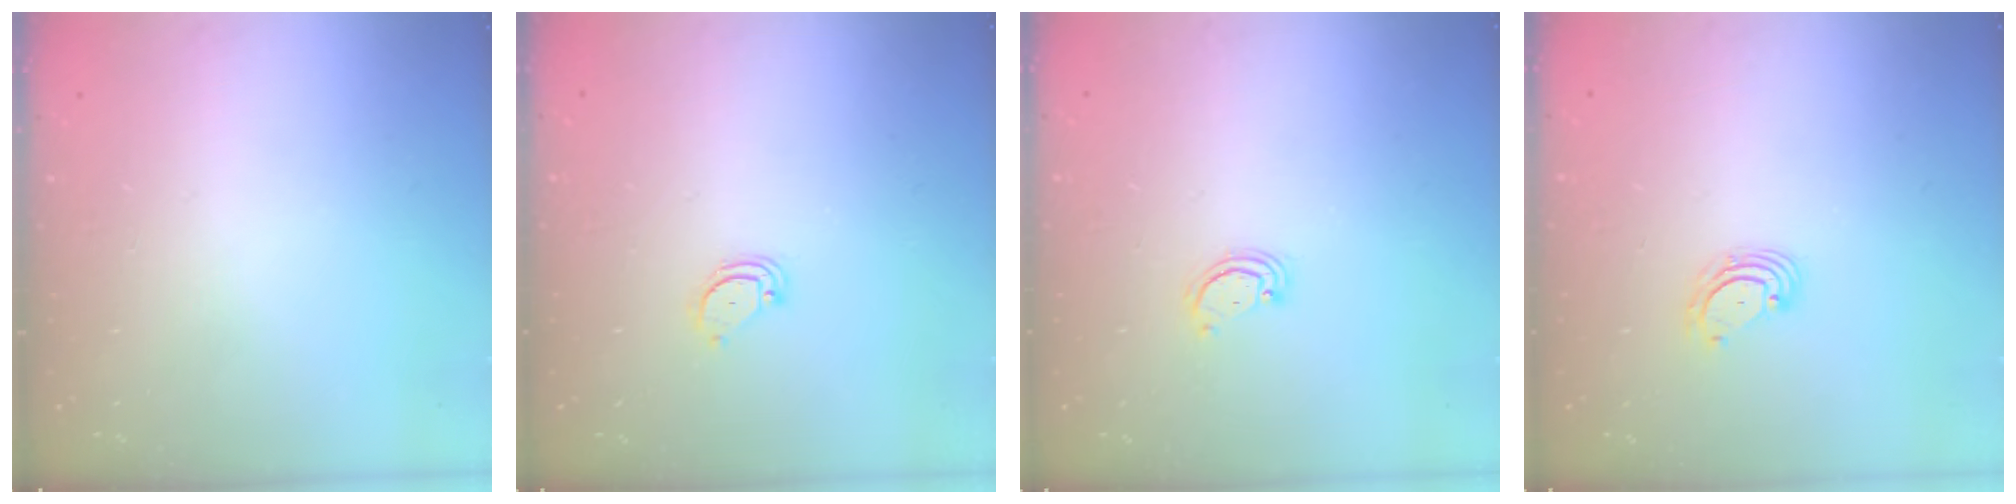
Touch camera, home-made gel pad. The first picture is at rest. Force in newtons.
{"total": 2.6, "press": 2.6, "slide": 0.2}
{"total": 2.6, "press": 2.6, "slide": 0.3}
{"total": 4.0, "press": 3.9, "slide": 0.4}